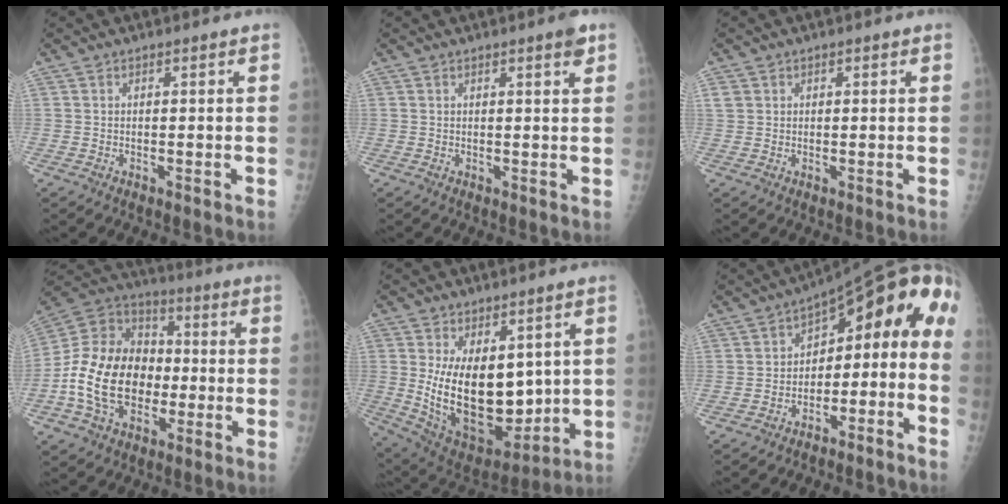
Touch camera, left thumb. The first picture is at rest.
{"total": 2.2, "force": [1.3, 0.2, 1.7], "torque": [-0.024, -0.006, 0.016]}
{"total": 1.9, "force": [0.7, 1.7, 0.3], "torque": [0.001, 0.001, 0.016]}
{"total": 19.4, "force": [-3.9, 13.9, 13.0], "torque": [-0.219, 0.032, -0.069]}
{"total": 19.1, "force": [1.9, 11.1, 15.4], "torque": [-0.219, -0.041, 0.066]}
{"total": 17.1, "force": [-6.2, 10.3, 12.2], "torque": [-0.140, 0.110, -0.093]}